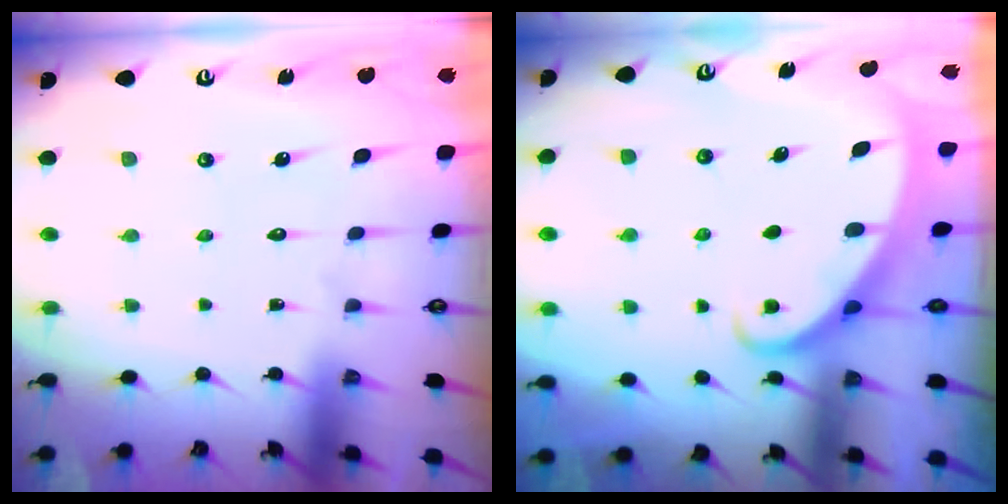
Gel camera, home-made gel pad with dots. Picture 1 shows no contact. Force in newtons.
{"total": 2.2, "press": 2.2, "slide": 0.2}